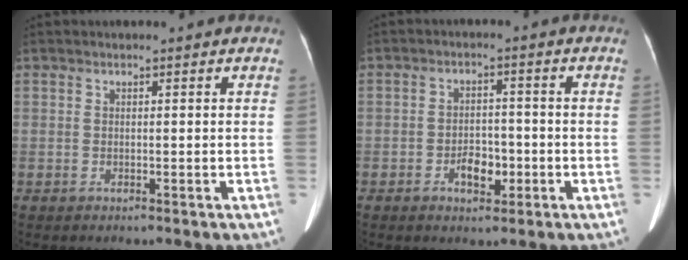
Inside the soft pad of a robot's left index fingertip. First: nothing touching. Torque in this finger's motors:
{"motor_torque": [0.07, 0.06, 0.05, 0.01]}